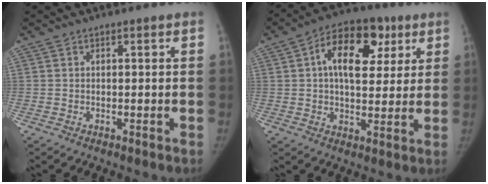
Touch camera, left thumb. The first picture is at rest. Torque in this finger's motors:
{"motor_torque": [0.31, 0.37, 0.73, 0.23, 0.23]}